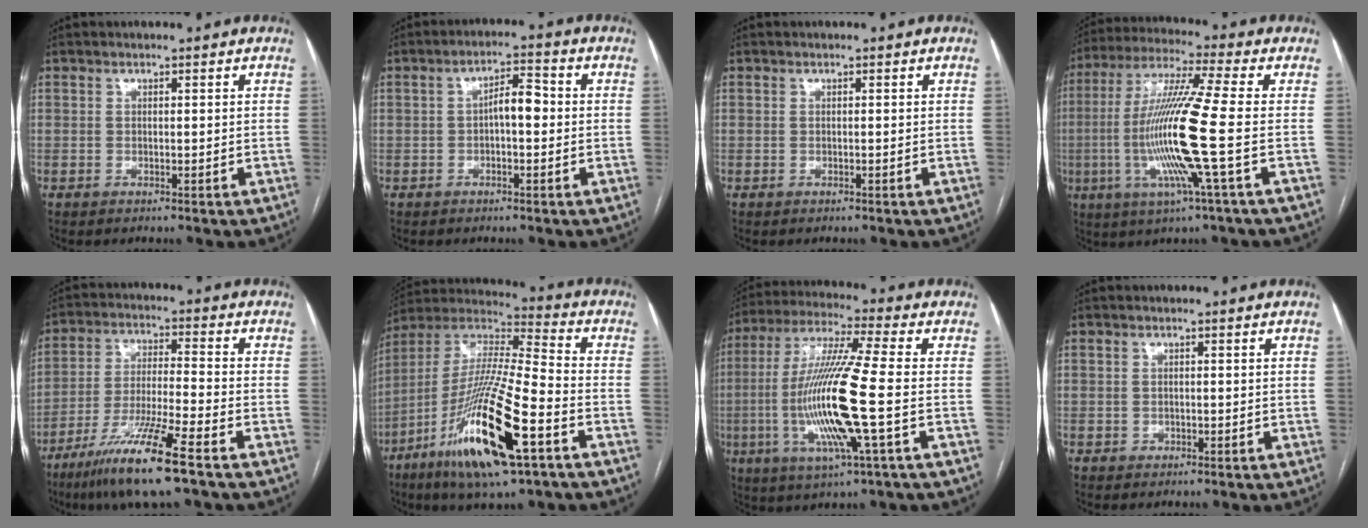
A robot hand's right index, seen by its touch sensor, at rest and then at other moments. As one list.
[{"total": 4.5, "force": [-0.2, 1.5, 4.2], "torque": [-0.068, 0.019, -0.005]}, {"total": 0.0}, {"total": 15.5, "force": [-2.8, -1.1, 15.3], "torque": [-0.314, -0.011, -0.065]}, {"total": 13.3, "force": [-8.4, -0.2, 10.3], "torque": [-0.204, -0.035, -0.155]}, {"total": 22.2, "force": [-10.0, 2.5, 19.6], "torque": [-0.410, -0.041, -0.183]}, {"total": 16.7, "force": [-3.1, 0.2, 16.4], "torque": [-0.341, -0.012, -0.066]}, {"total": 1.1, "force": [-0.4, 1.0, 0.0], "torque": [-0.001, 0.005, -0.006]}]